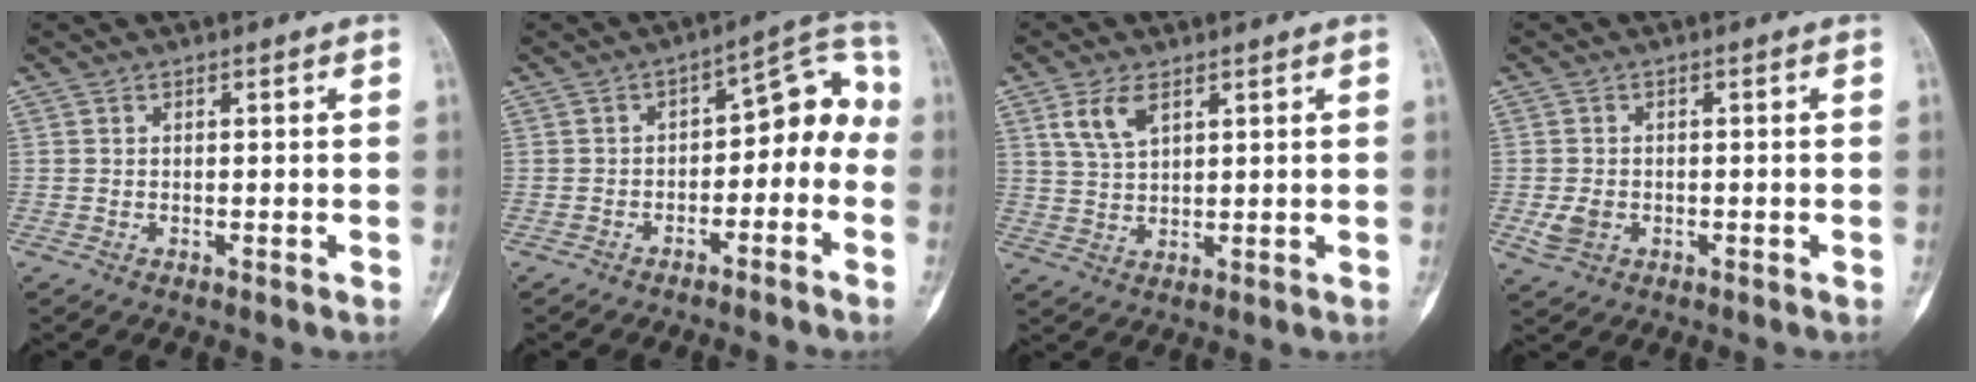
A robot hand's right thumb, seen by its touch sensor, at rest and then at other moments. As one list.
[{"total": 10.1, "force": [-3.3, 6.1, 7.2], "torque": [-0.058, 0.069, -0.052]}, {"total": 5.6, "force": [2.9, 2.8, 3.9], "torque": [-0.074, -0.008, 0.062]}, {"total": 3.3, "force": [-0.8, 2.6, 2.0], "torque": [-0.037, 0.002, -0.010]}]